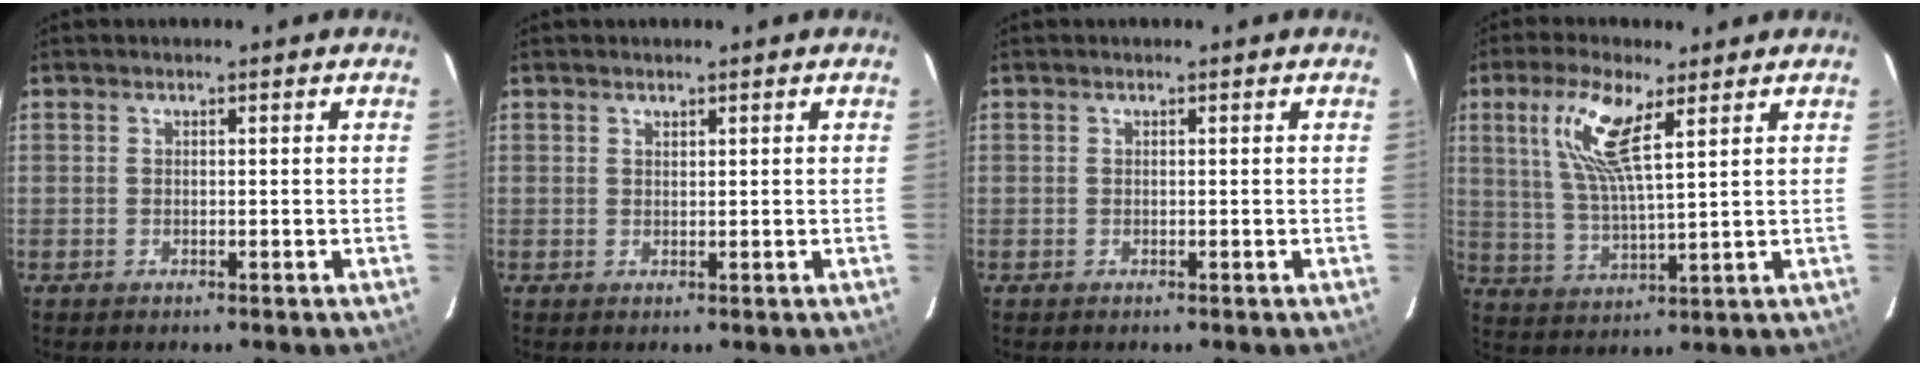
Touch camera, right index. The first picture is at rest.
{"total": 0.6, "force": [0.5, 0.3, 0.1], "torque": [-0.002, 0.001, 0.010]}
{"total": 0.0}
{"total": 10.6, "force": [5.1, 2.7, 8.9], "torque": [-0.182, 0.008, 0.102]}